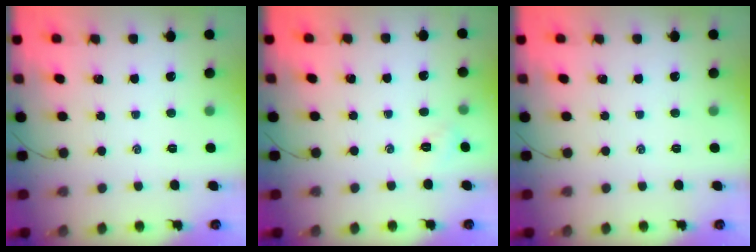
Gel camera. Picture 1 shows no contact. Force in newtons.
{"total": 2.0, "press": 1.9, "slide": 0.6}
{"total": 0.0}